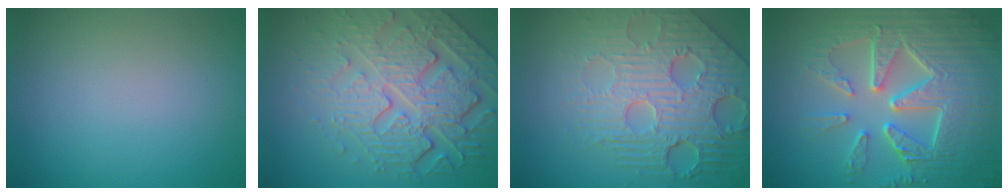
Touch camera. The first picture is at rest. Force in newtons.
{"total": 7.3, "press": 5.8, "slide": 4.5}
{"total": 8.6, "press": 5.9, "slide": 6.3}
{"total": 10.1, "press": 6.8, "slide": 7.5}